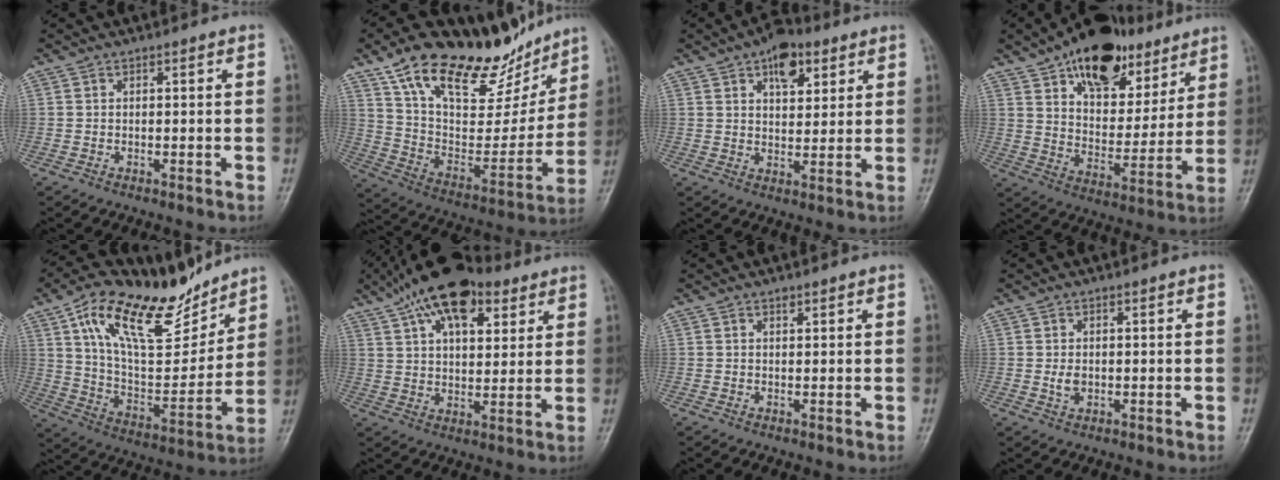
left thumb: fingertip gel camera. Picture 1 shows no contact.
{"total": 27.8, "force": [19.4, 12.2, 15.7], "torque": [-0.204, -0.053, 0.323]}
{"total": 8.9, "force": [4.7, 4.9, 5.7], "torque": [-0.056, -0.017, 0.066]}
{"total": 21.9, "force": [13.4, 11.8, 12.7], "torque": [-0.146, -0.046, 0.217]}
{"total": 23.2, "force": [15.1, 9.5, 14.9], "torque": [-0.201, -0.054, 0.268]}
{"total": 16.5, "force": [9.6, 8.2, 10.6], "torque": [-0.154, -0.012, 0.158]}
{"total": 0.9, "force": [0.7, 0.5, 0.4], "torque": [-0.004, -0.005, 0.010]}
{"total": 2.3, "force": [0.0, 1.6, 1.6], "torque": [-0.023, -0.002, 0.004]}